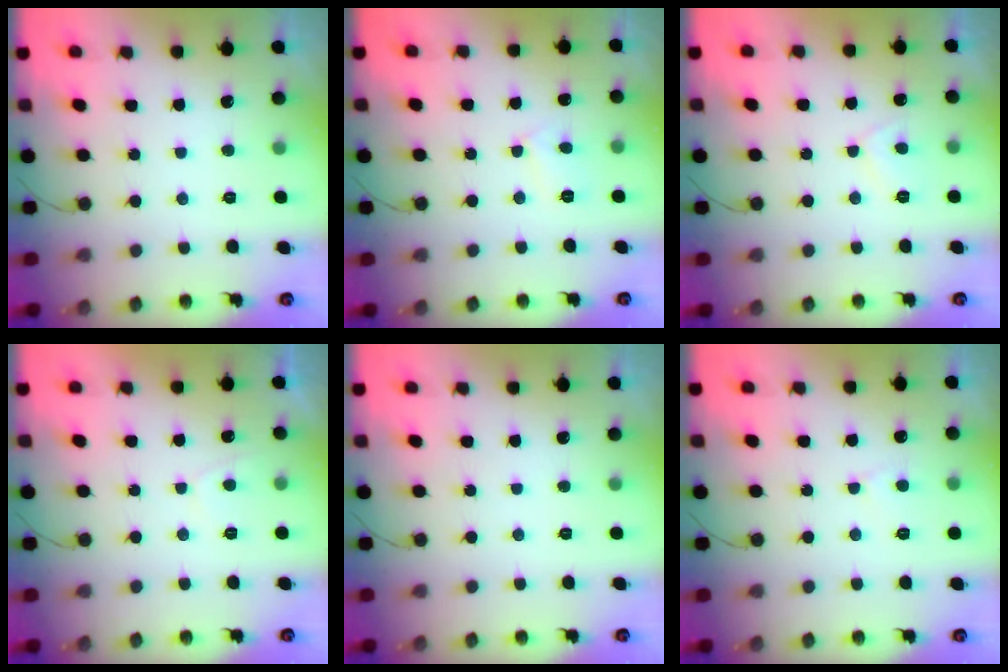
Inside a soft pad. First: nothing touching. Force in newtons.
{"total": 4.4, "press": 4.3, "slide": 0.5}
{"total": 5.4, "press": 5.4, "slide": 0.7}
{"total": 1.0, "press": 0.8, "slide": 0.6}
{"total": 0.0}
{"total": 3.2, "press": 3.2, "slide": 0.3}